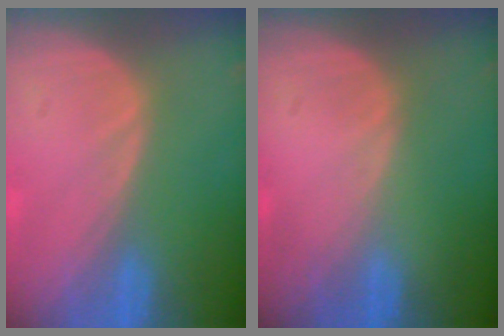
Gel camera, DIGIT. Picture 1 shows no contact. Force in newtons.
{"total": 0.0}